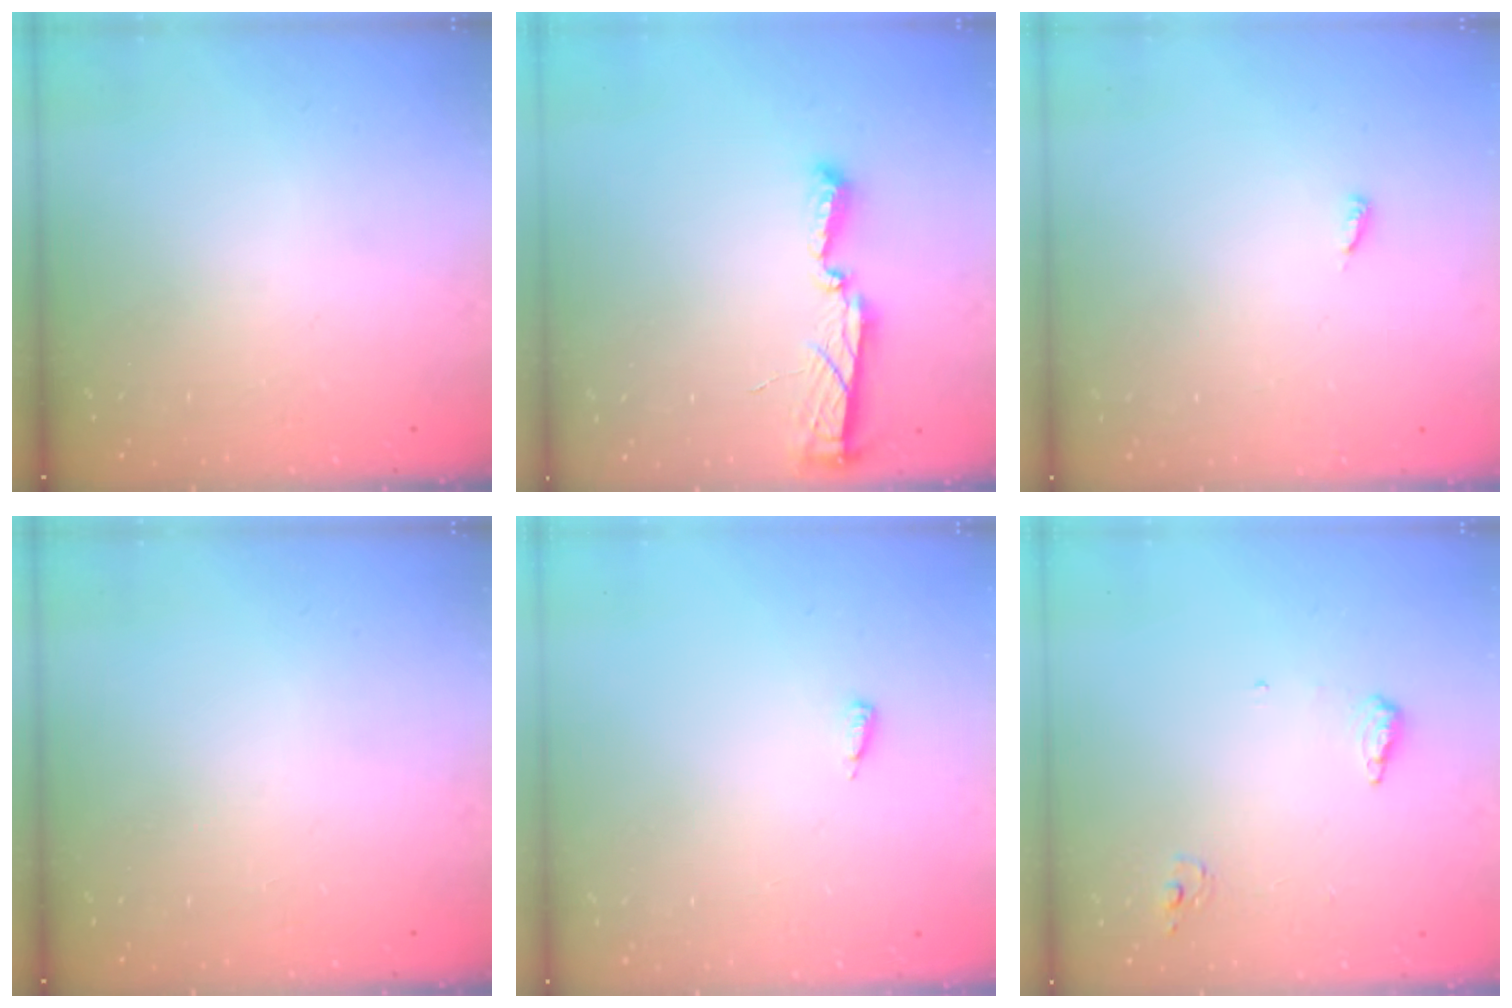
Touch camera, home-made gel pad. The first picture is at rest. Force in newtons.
{"total": 8.1, "press": 8.0, "slide": 0.5}
{"total": 2.9, "press": 2.9, "slide": 0.2}
{"total": 0.0}
{"total": 4.3, "press": 4.2, "slide": 1.0}
{"total": 6.3, "press": 6.1, "slide": 1.6}